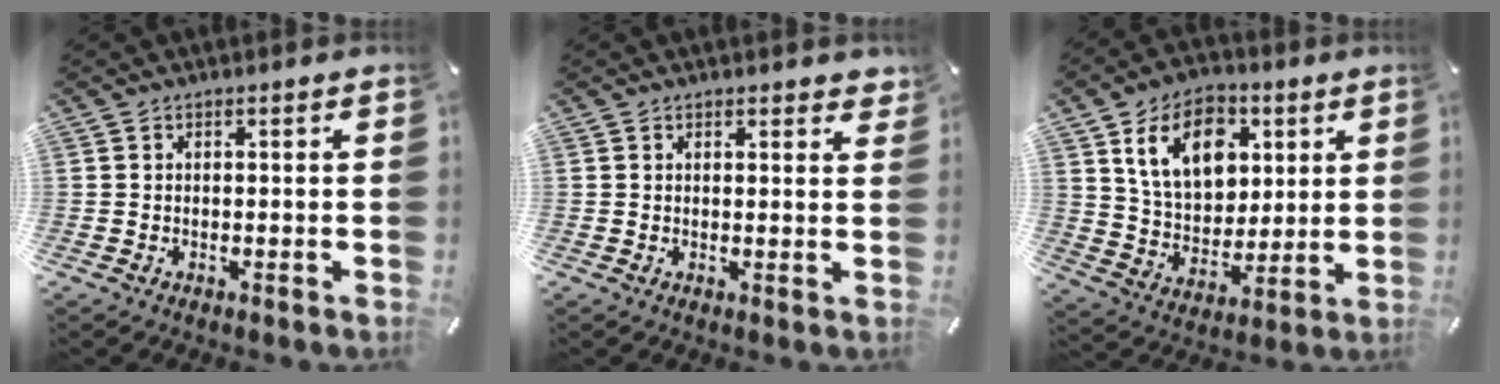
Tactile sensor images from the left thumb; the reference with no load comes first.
{"total": 1.5, "force": [1.3, 0.7, 0.4], "torque": [-0.002, -0.002, 0.023]}
{"total": 14.8, "force": [6.0, 10.8, 8.1], "torque": [-0.146, -0.006, 0.110]}